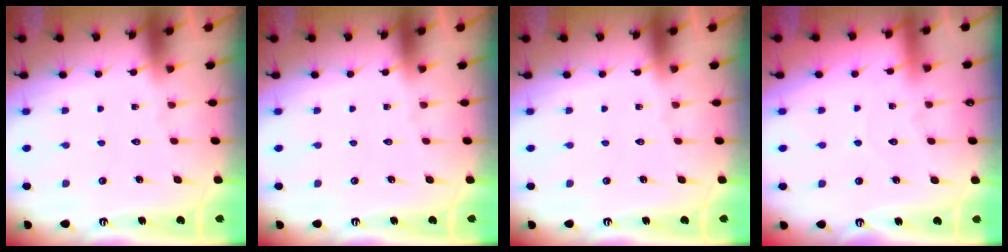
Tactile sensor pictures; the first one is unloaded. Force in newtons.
{"total": 0.0}
{"total": 0.0}
{"total": 2.6, "press": 2.6, "slide": 0.2}